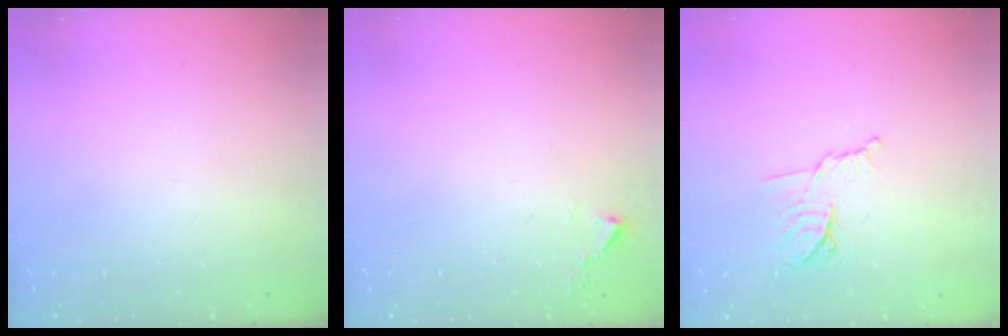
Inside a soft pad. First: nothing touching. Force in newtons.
{"total": 2.4, "press": 2.4, "slide": 0.3}
{"total": 9.4, "press": 9.4, "slide": 0.7}